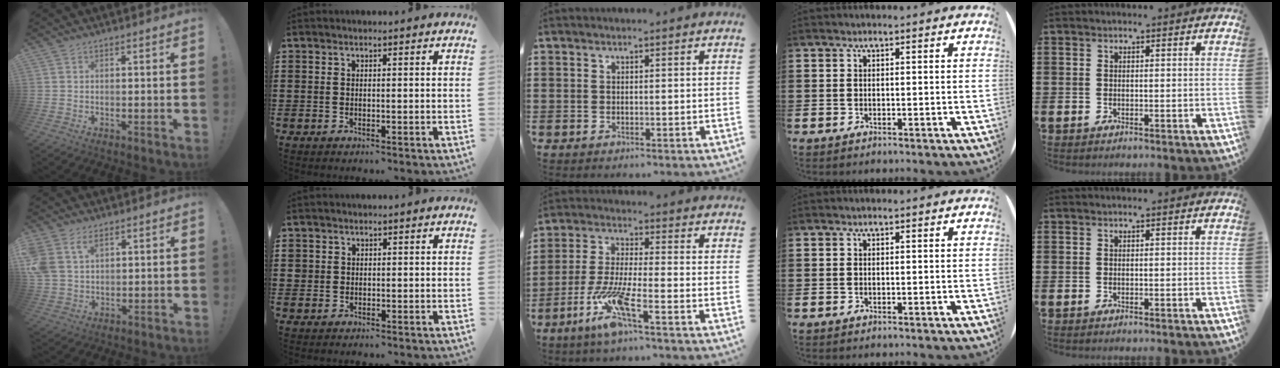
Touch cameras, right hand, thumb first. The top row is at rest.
{"thumb": {"total": 7.3, "force": [3.7, 4.9, 3.9], "torque": [-0.082, -0.013, 0.073]}, "index": {"total": 1.1, "force": [0.3, 1.1, 0.1], "torque": [-0.004, 0.005, 0.007]}, "middle": {"total": 8.8, "force": [-4.9, 1.4, 7.2], "torque": [-0.163, -0.014, -0.096]}}